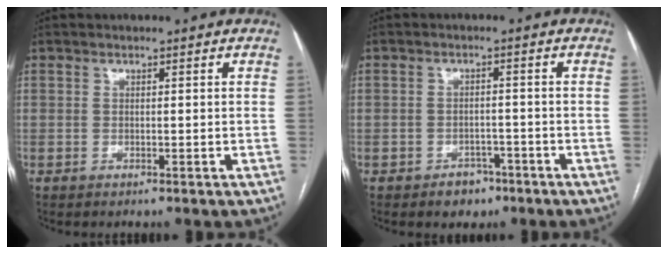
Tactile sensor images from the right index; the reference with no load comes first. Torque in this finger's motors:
{"motor_torque": [-0.13, 0.07, -0.28, -0.08]}